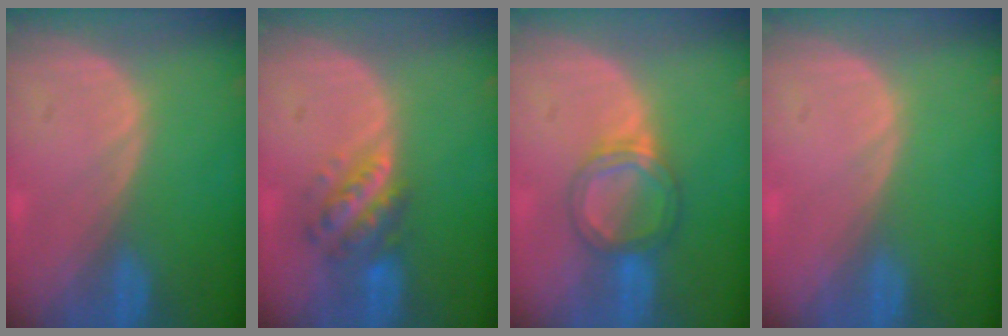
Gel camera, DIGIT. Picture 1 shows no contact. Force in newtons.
{"total": 5.8, "press": 5.4, "slide": 2.0}
{"total": 5.4, "press": 5.1, "slide": 1.9}
{"total": 0.0}